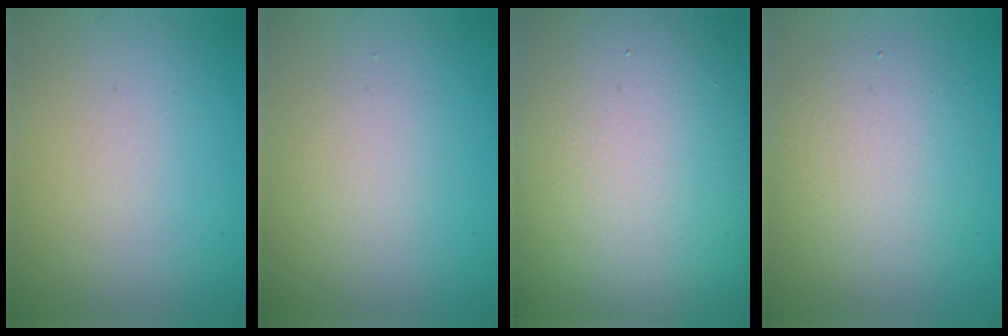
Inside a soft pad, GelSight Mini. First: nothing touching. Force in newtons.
{"total": 1.7, "press": 1.7, "slide": 0.2}
{"total": 24.9, "press": 24.9, "slide": 0.8}
{"total": 4.8, "press": 4.7, "slide": 0.5}